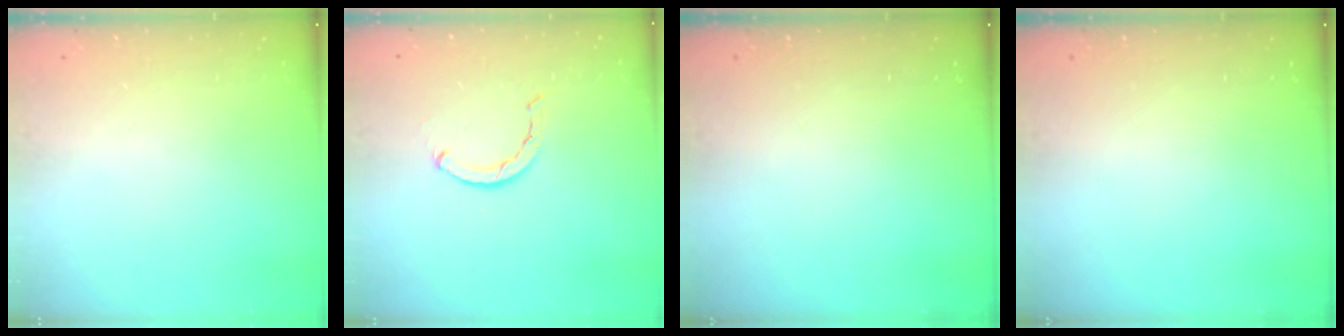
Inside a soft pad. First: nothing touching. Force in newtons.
{"total": 2.1, "press": 2.1, "slide": 0.2}
{"total": 0.0}
{"total": 0.0}